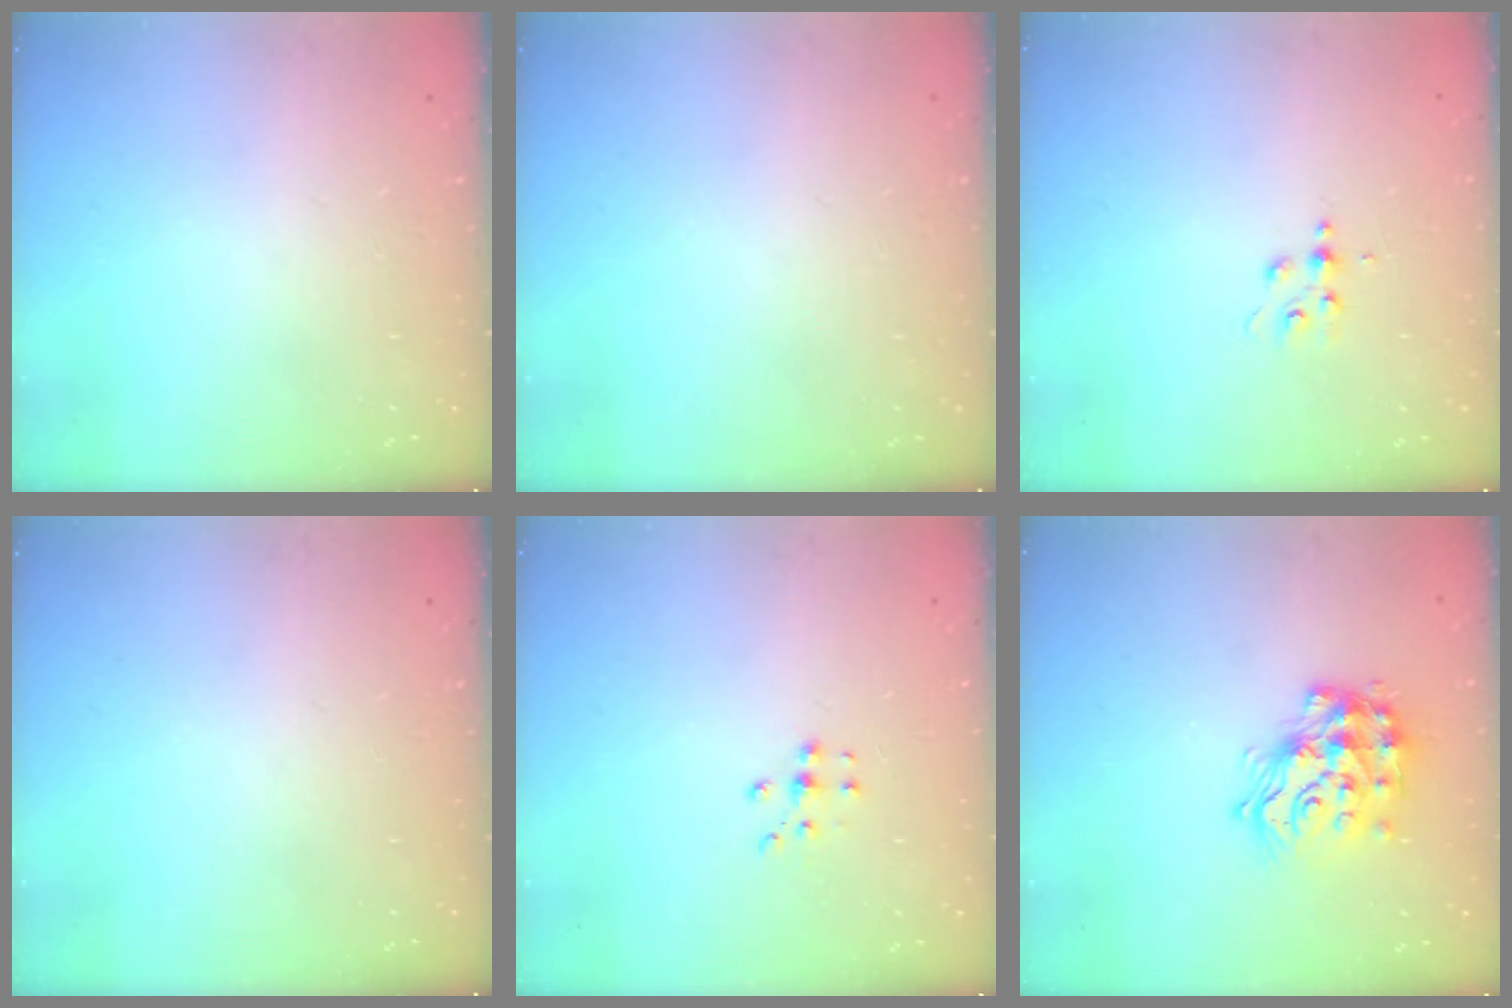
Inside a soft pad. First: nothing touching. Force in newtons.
{"total": 0.0}
{"total": 3.5, "press": 3.5, "slide": 0.3}
{"total": 0.0}
{"total": 5.0, "press": 5.0, "slide": 0.7}
{"total": 17.9, "press": 17.9, "slide": 1.0}